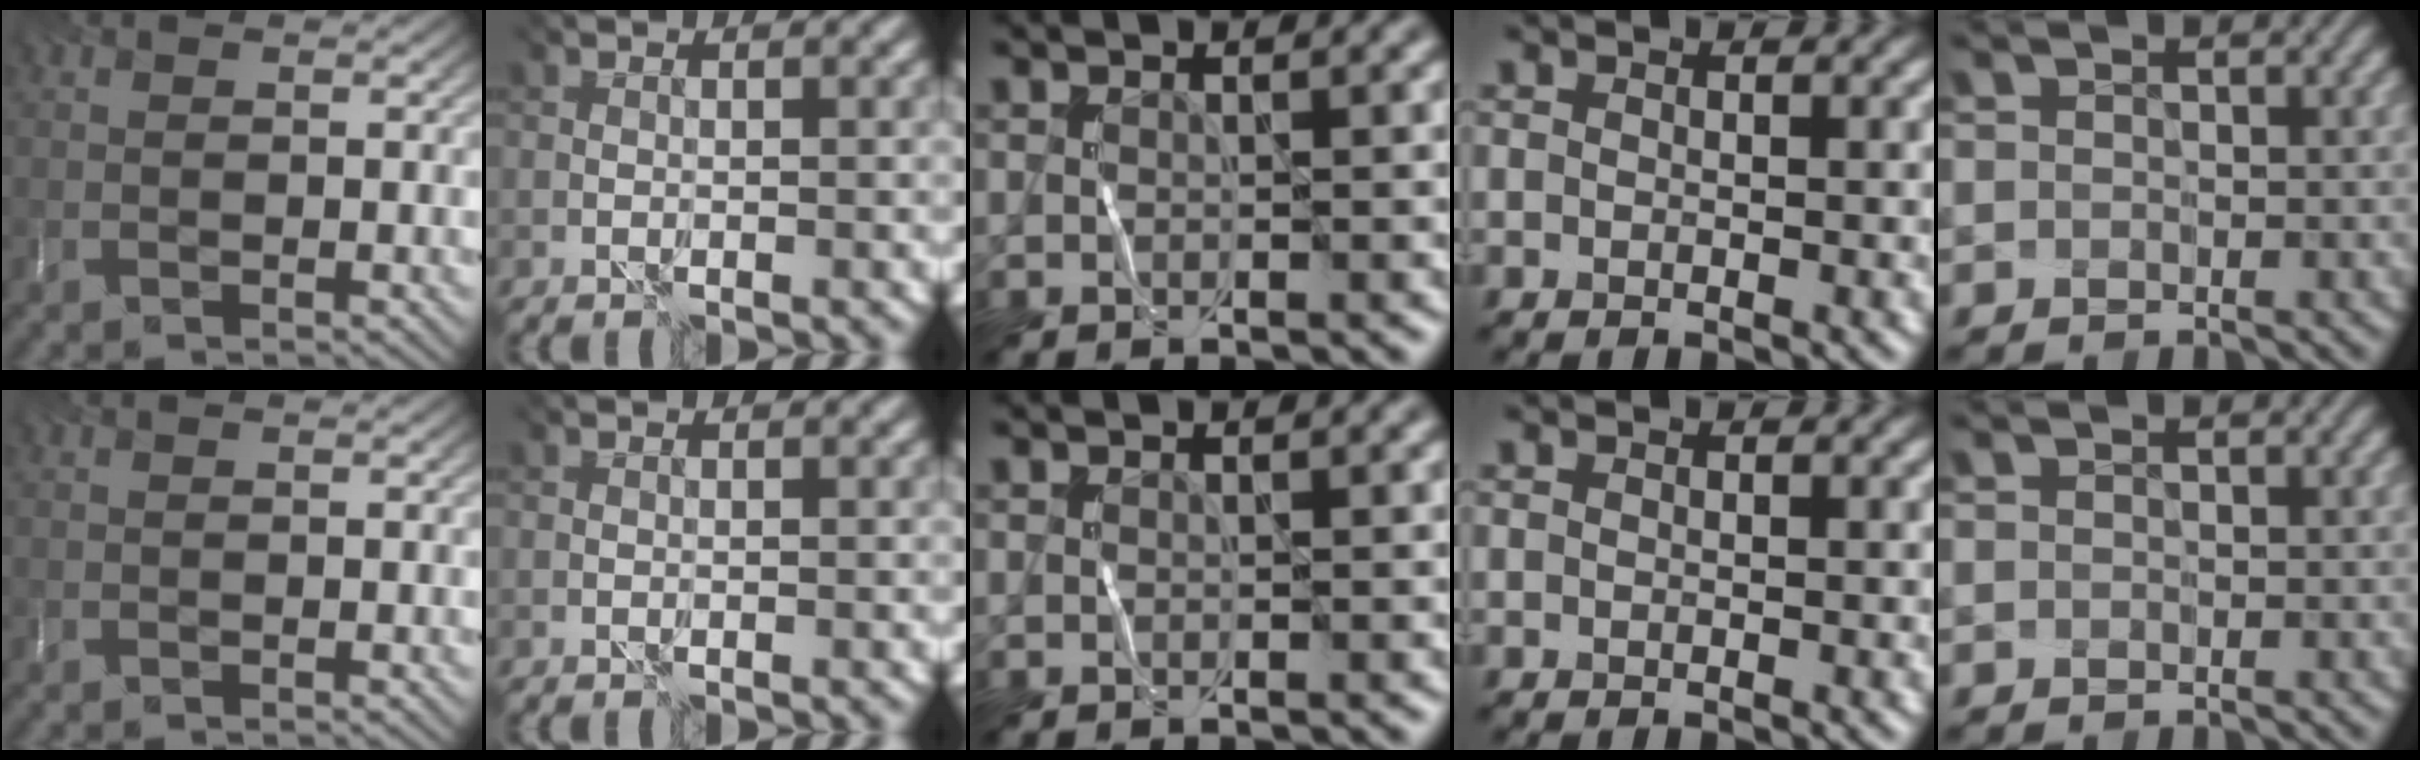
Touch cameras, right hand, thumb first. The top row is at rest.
{}